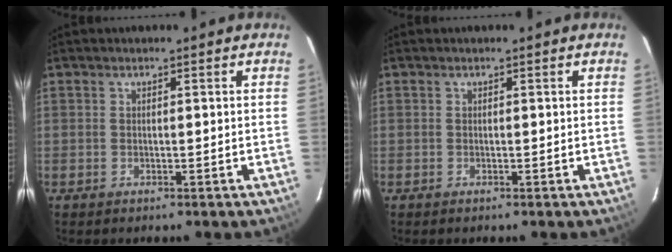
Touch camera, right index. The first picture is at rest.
{"total": 0.0}